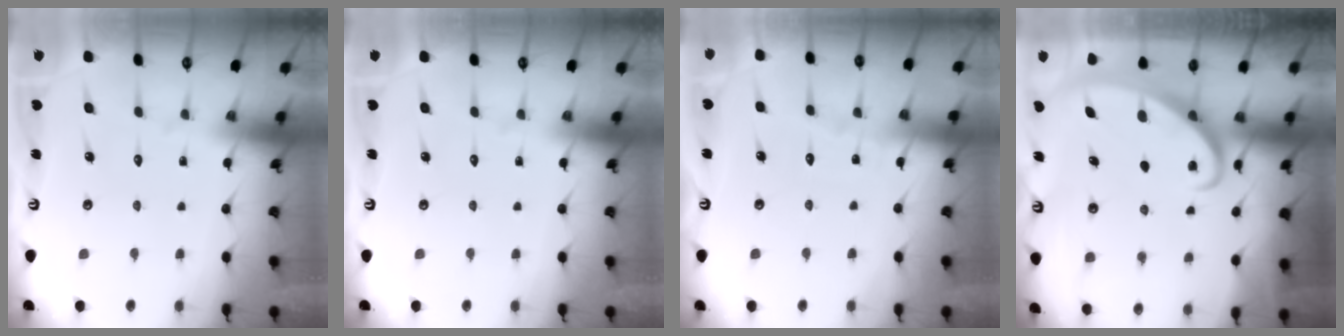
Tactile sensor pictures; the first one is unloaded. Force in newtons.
{"total": 0.0}
{"total": 3.3, "press": 3.3, "slide": 0.4}
{"total": 2.4, "press": 2.3, "slide": 0.3}